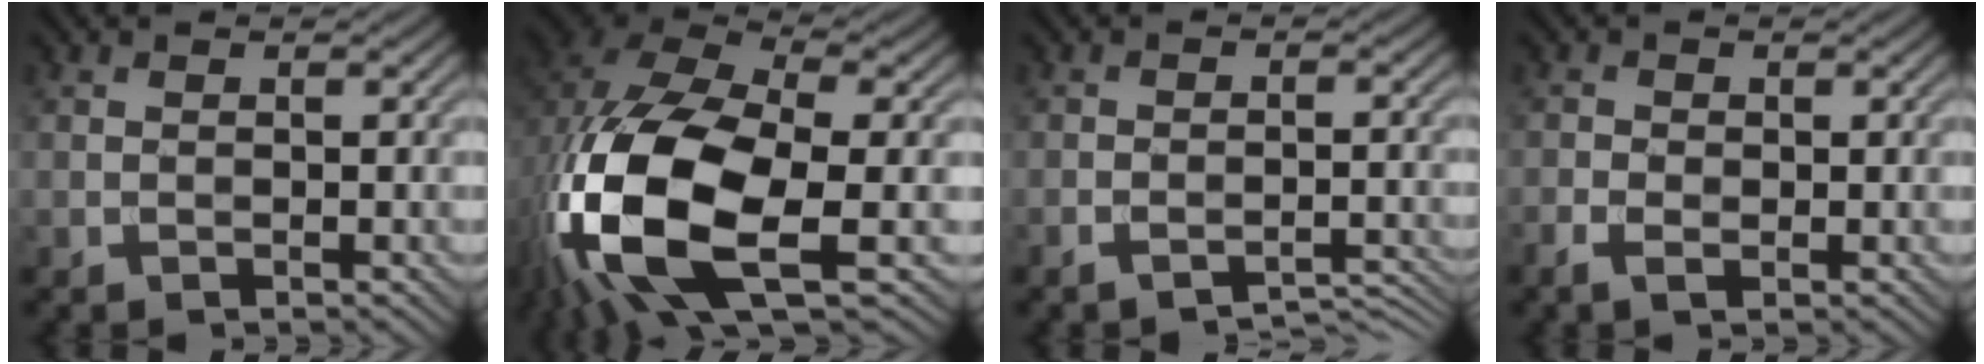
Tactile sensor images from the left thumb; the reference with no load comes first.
{"total": 18.8, "force": [-4.8, 10.5, 14.8], "torque": [-0.353, -0.048, -0.071]}
{"total": 3.5, "force": [-3.1, 0.8, 1.5], "torque": [-0.024, 0.000, -0.045]}
{"total": 2.0, "force": [-0.7, 1.3, 1.4], "torque": [-0.032, -0.004, -0.016]}